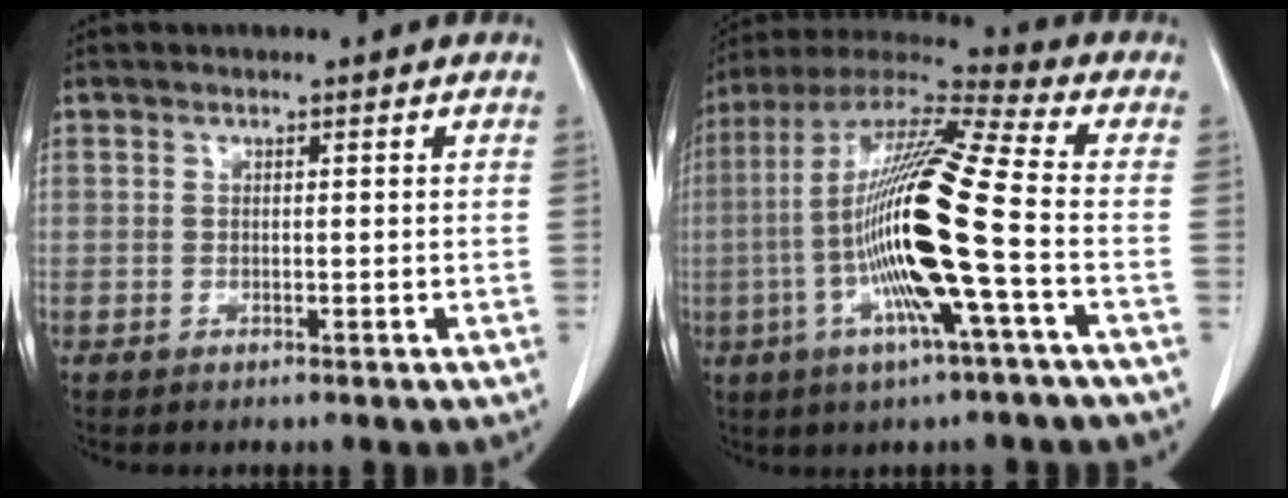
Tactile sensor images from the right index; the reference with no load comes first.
{"total": 18.7, "force": [-3.6, 0.2, 18.4], "torque": [-0.364, -0.004, -0.080]}